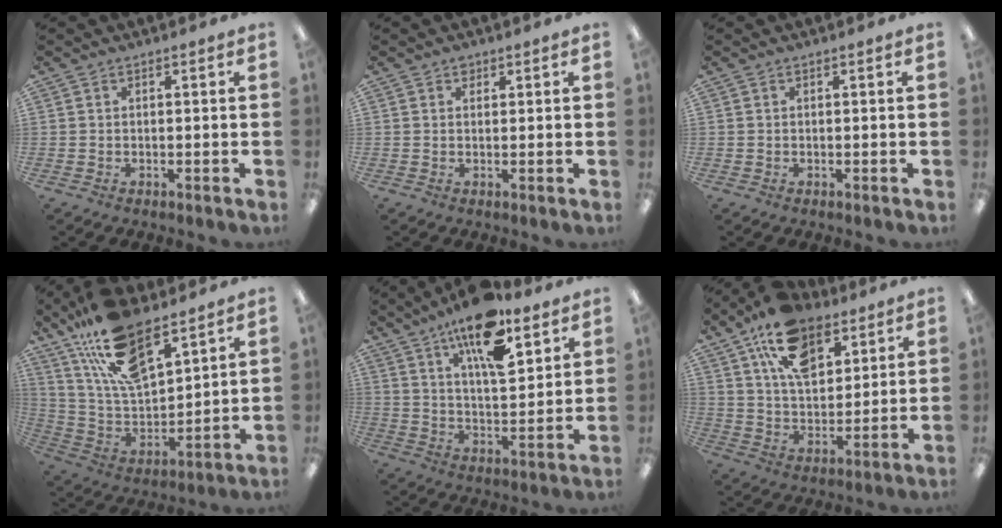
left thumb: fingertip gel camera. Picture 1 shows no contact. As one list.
[{"total": 1.3, "force": [1.0, 0.8, 0.3], "torque": [0.002, -0.003, 0.016]}, {"total": 0.0}, {"total": 19.0, "force": [13.6, 7.2, 11.2], "torque": [-0.226, -0.065, 0.245]}, {"total": 17.5, "force": [11.8, 6.1, 11.4], "torque": [-0.190, -0.057, 0.194]}, {"total": 17.2, "force": [10.5, 9.6, 9.6], "torque": [-0.164, -0.038, 0.191]}]